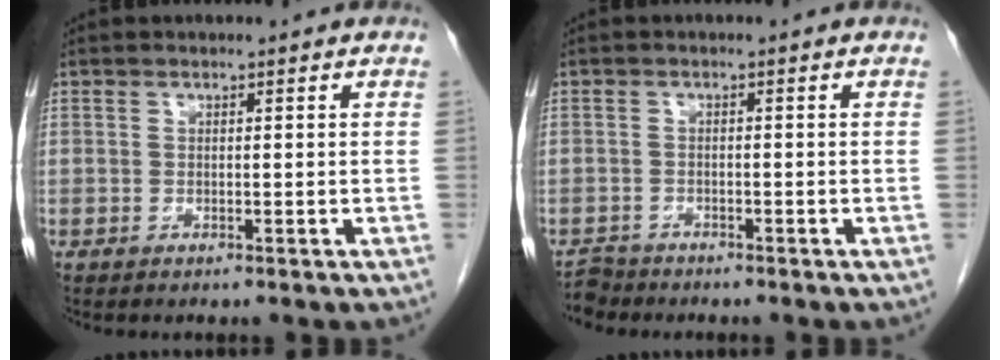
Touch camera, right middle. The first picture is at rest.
{"total": 2.4, "force": [-2.3, 0.6, -0.4], "torque": [0.004, -0.007, -0.043]}